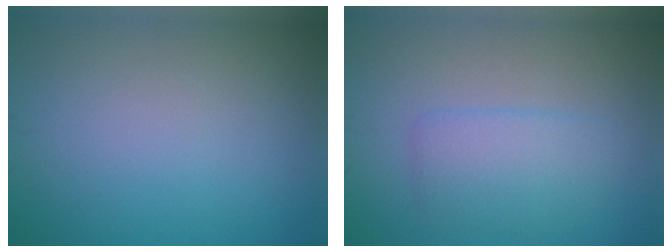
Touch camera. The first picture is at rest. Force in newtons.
{"total": 3.0, "press": 3.0, "slide": 0.1}